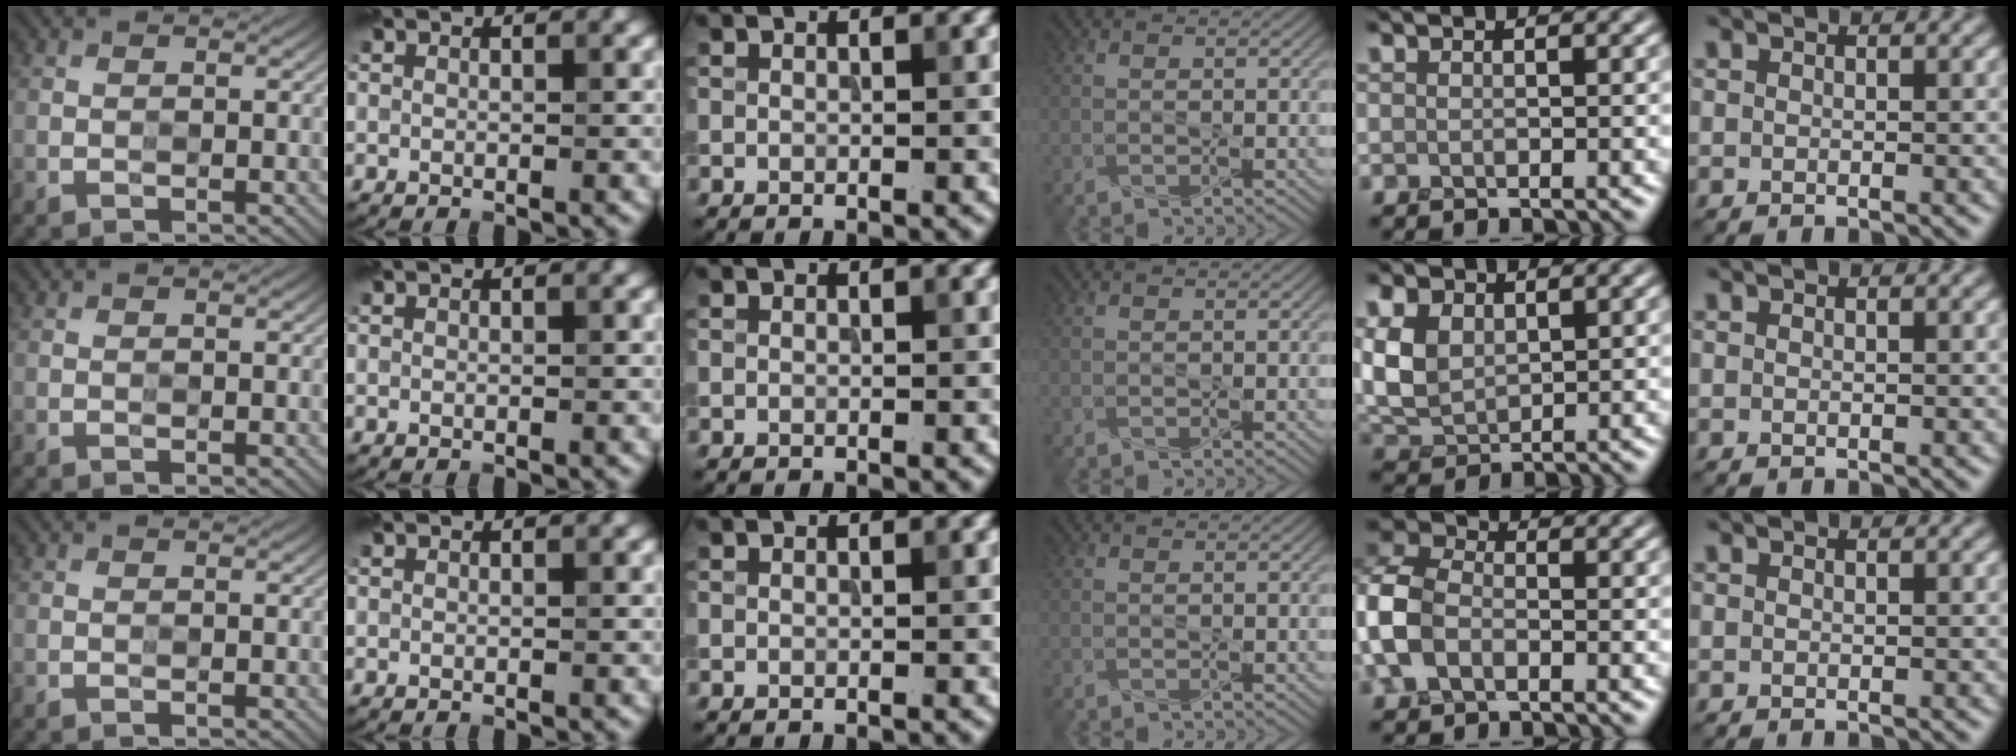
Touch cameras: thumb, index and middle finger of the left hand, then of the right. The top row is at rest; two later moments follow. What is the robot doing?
{"motion": "press", "object": "toy piano key"}